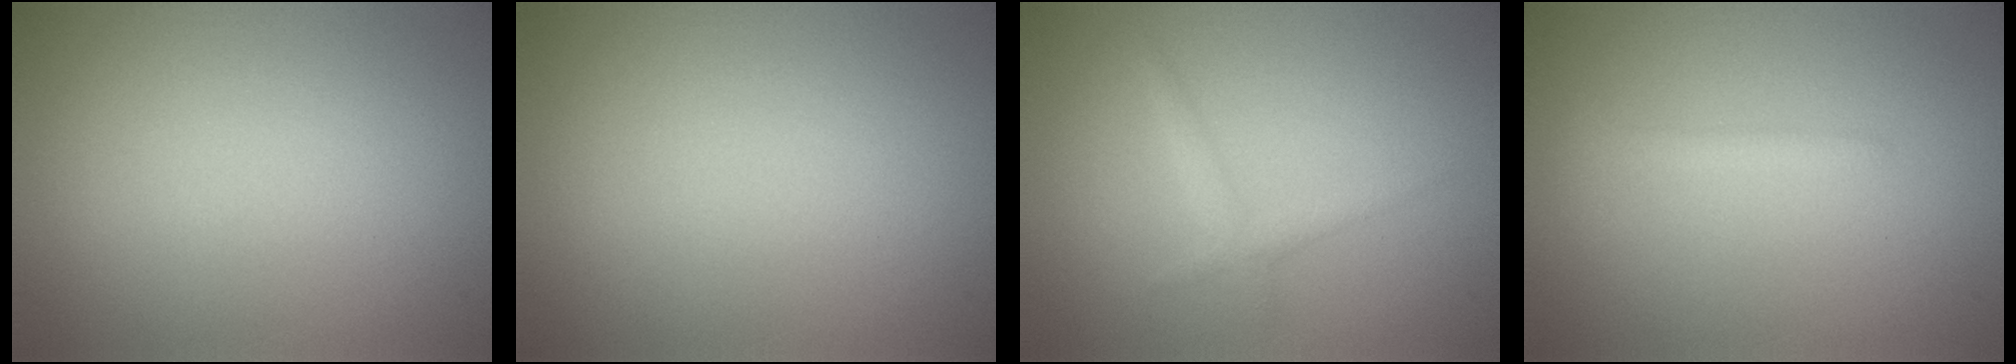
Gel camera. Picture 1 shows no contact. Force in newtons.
{"total": 0.0}
{"total": 1.3, "press": 1.3, "slide": 0.1}
{"total": 1.3, "press": 1.3, "slide": 0.1}